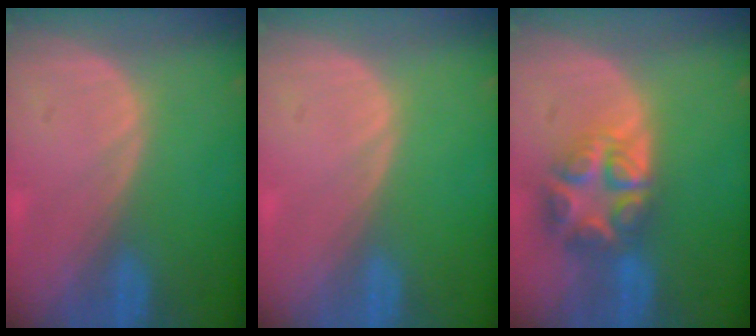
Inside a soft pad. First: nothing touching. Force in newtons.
{"total": 0.0}
{"total": 7.9, "press": 6.9, "slide": 3.9}